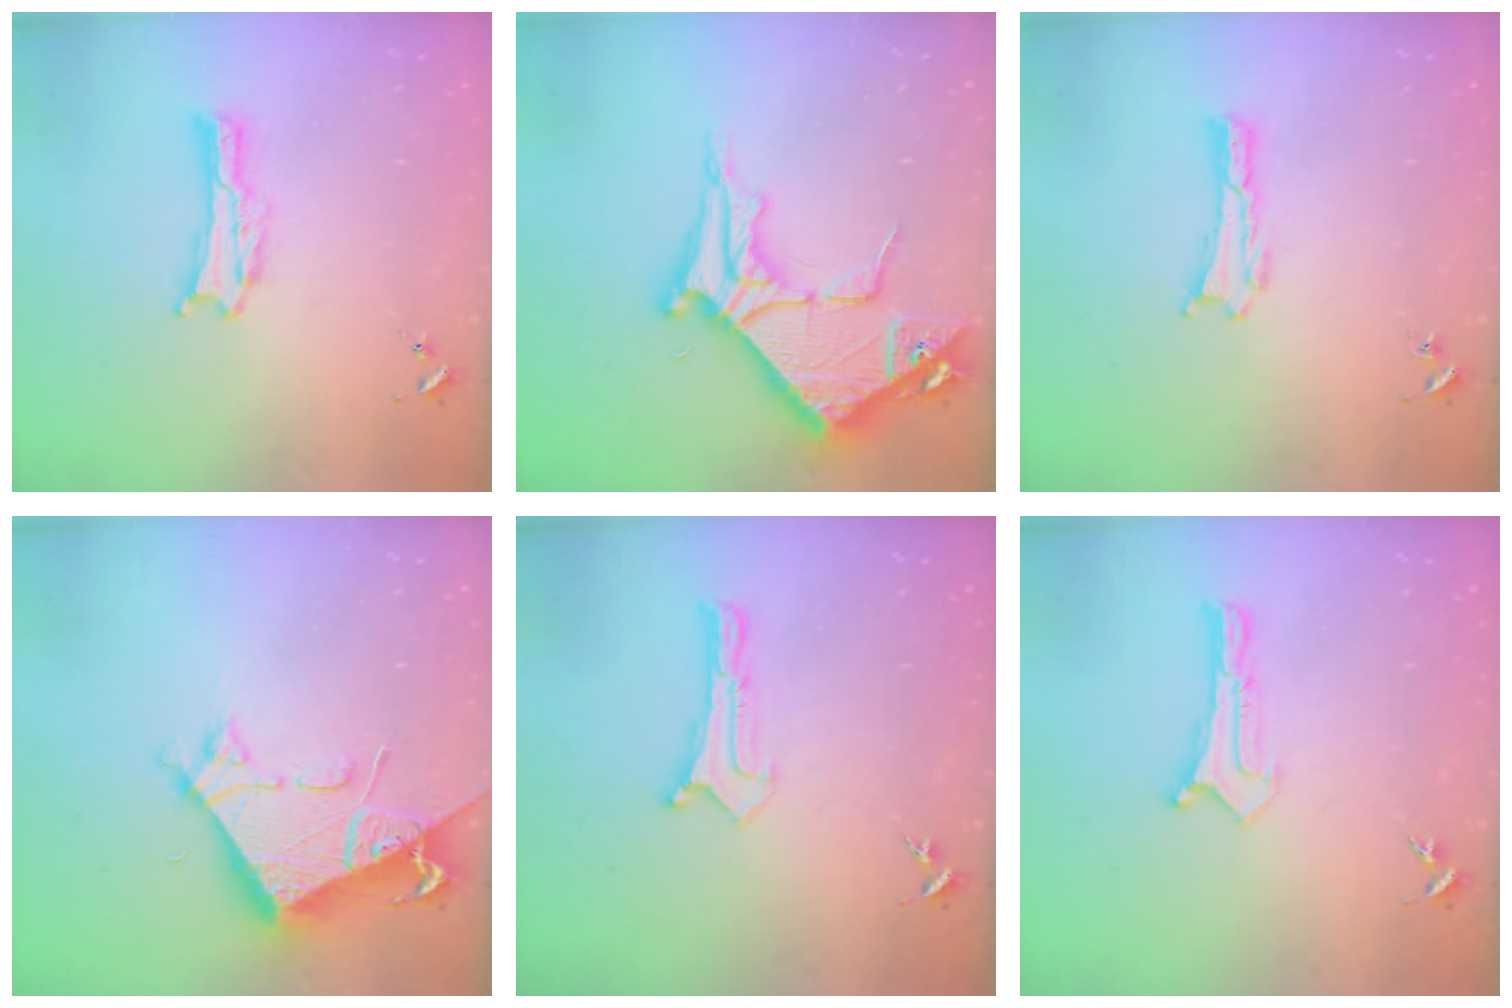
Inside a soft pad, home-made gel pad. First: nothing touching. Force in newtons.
{"total": 8.7, "press": 8.6, "slide": 1.0}
{"total": 0.0}
{"total": 7.5, "press": 7.5, "slide": 0.7}
{"total": 0.0}
{"total": 0.0}